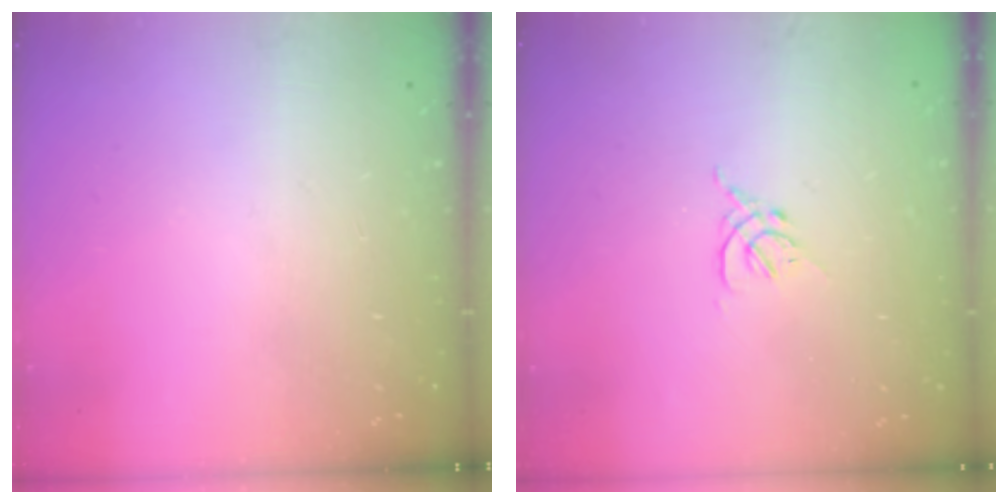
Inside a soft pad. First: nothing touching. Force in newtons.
{"total": 1.6, "press": 1.5, "slide": 0.6}